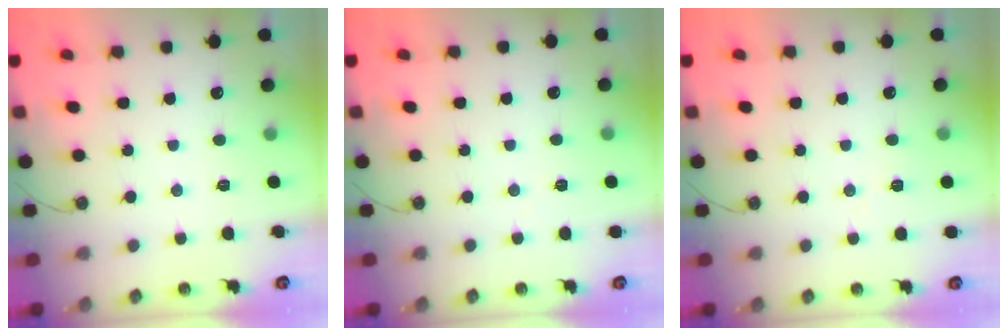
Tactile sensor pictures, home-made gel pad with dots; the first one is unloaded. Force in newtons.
{"total": 1.1, "press": 0.7, "slide": 0.8}
{"total": 2.7, "press": 2.5, "slide": 1.1}